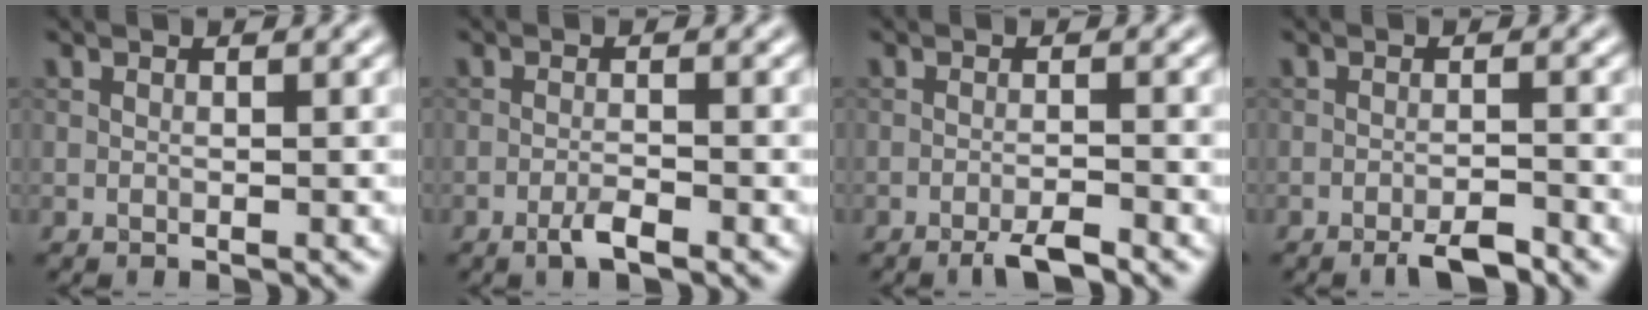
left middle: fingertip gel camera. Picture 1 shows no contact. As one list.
[{"total": 1.8, "force": [-1.2, 0.3, 1.3], "torque": [-0.024, 0.002, -0.024]}, {"total": 2.5, "force": [-1.9, 0.3, 1.6], "torque": [-0.026, -0.002, -0.038]}, {"total": 2.7, "force": [-2.1, 0.4, 1.7], "torque": [-0.025, 0.000, -0.039]}]